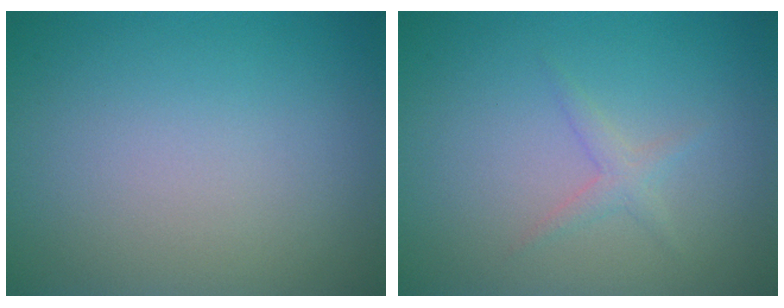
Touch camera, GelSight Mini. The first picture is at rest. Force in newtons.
{"total": 1.2, "press": 1.2, "slide": 0.1}